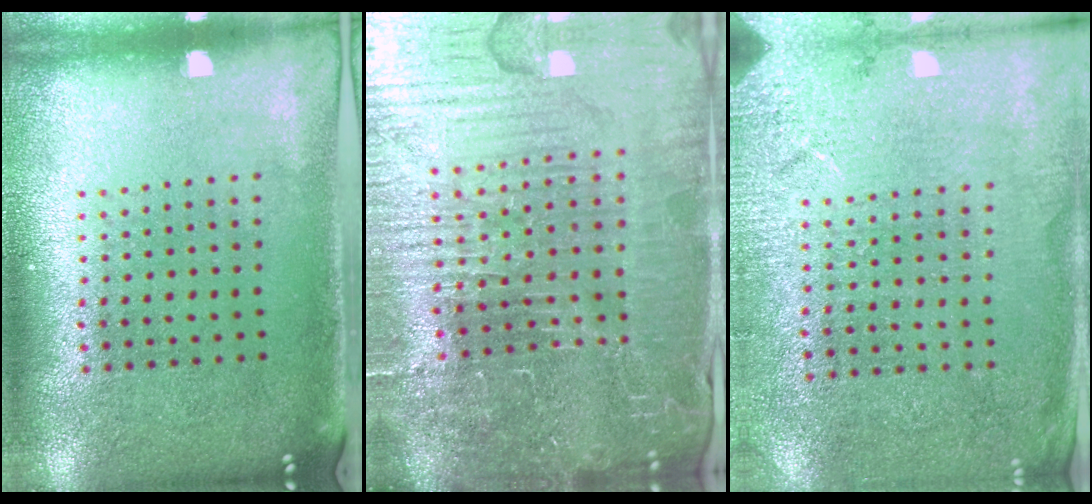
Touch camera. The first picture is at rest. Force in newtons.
{"total": 6.6, "press": 5.9, "slide": 2.9}
{"total": 2.6, "press": 2.6, "slide": 0.2}